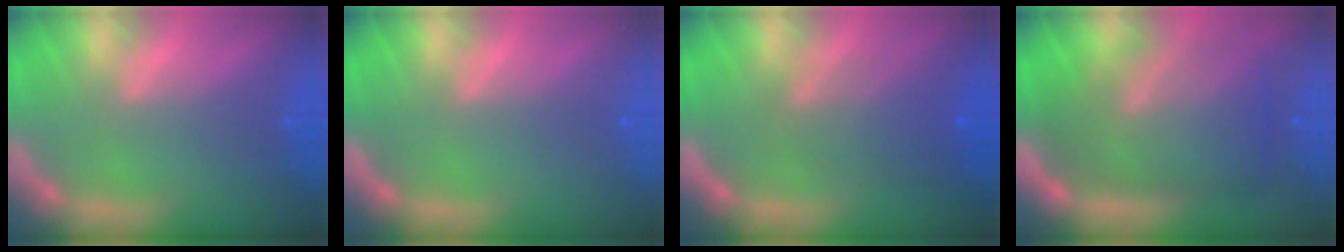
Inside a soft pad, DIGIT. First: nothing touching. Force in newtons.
{"total": 0.0}
{"total": 5.1}
{"total": 9.5}